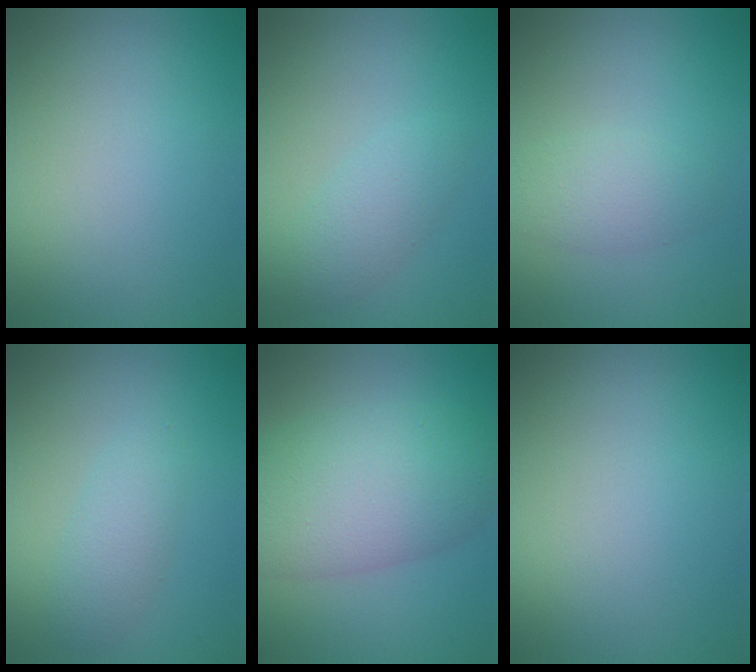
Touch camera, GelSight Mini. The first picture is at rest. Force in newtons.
{"total": 2.1, "press": 2.1, "slide": 0.1}
{"total": 2.4, "press": 2.4, "slide": 0.0}
{"total": 2.0, "press": 2.0, "slide": 0.1}
{"total": 8.6, "press": 8.6, "slide": 0.3}
{"total": 0.0}